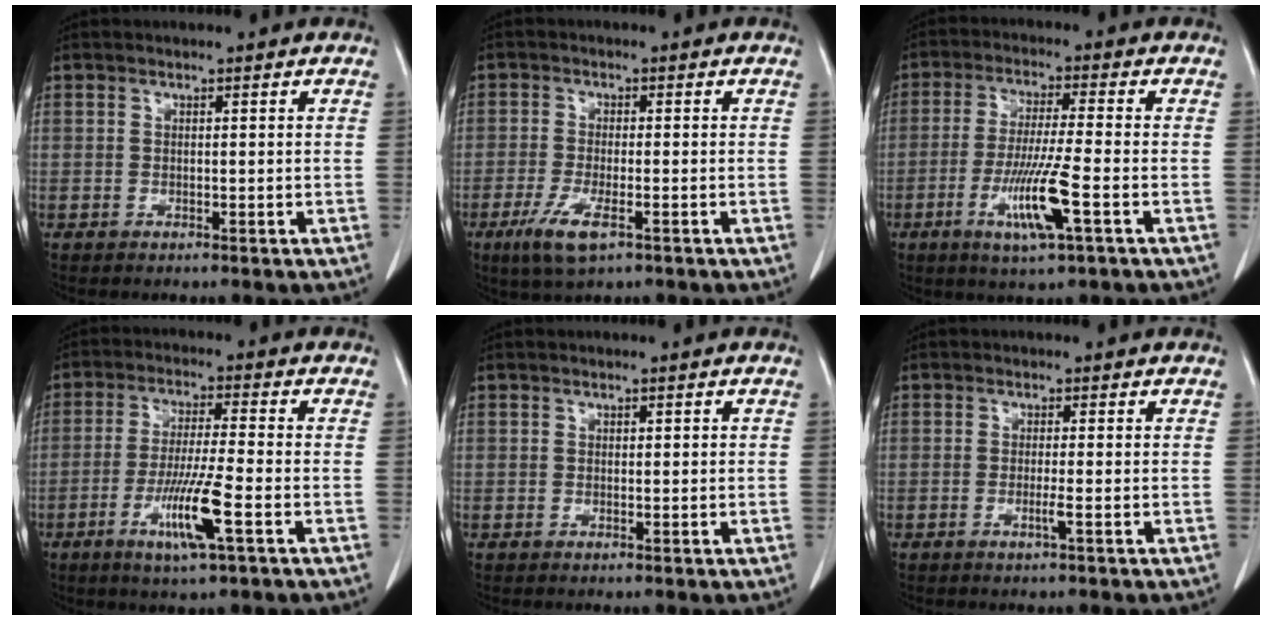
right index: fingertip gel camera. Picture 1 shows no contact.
{"total": 6.0, "force": [-3.2, 1.4, 4.9], "torque": [-0.104, -0.015, -0.054]}
{"total": 9.5, "force": [-3.5, -0.1, 8.8], "torque": [-0.170, -0.017, -0.065]}
{"total": 9.0, "force": [-3.6, -0.2, 8.3], "torque": [-0.158, -0.016, -0.067]}
{"total": 0.6, "force": [0.2, 0.3, 0.5], "torque": [-0.005, 0.001, 0.003]}
{"total": 1.4, "force": [-0.6, -0.3, 1.2], "torque": [-0.024, -0.003, -0.012]}